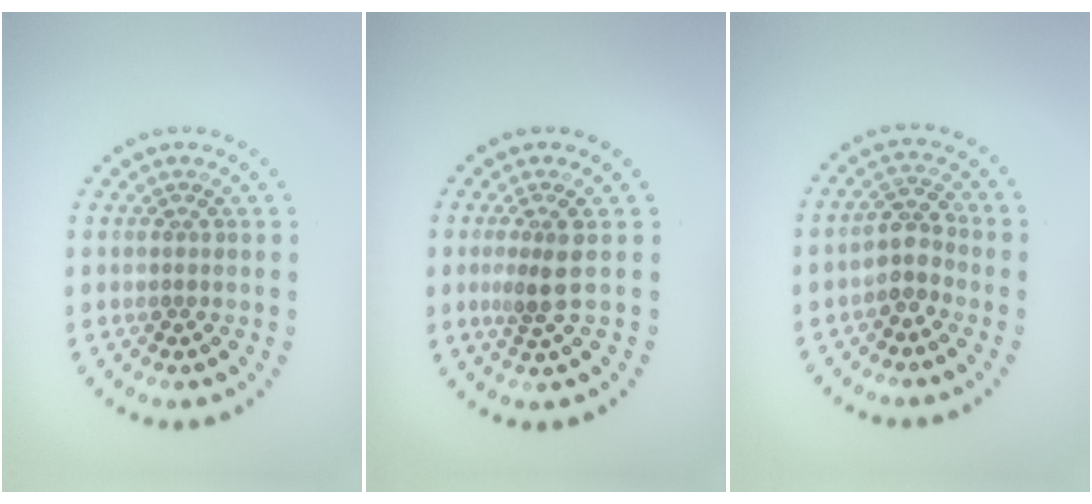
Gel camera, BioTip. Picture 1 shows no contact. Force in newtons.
{"total": 2.3, "press": 1.8, "slide": 1.5}
{"total": 2.4, "press": 2.0, "slide": 1.3}